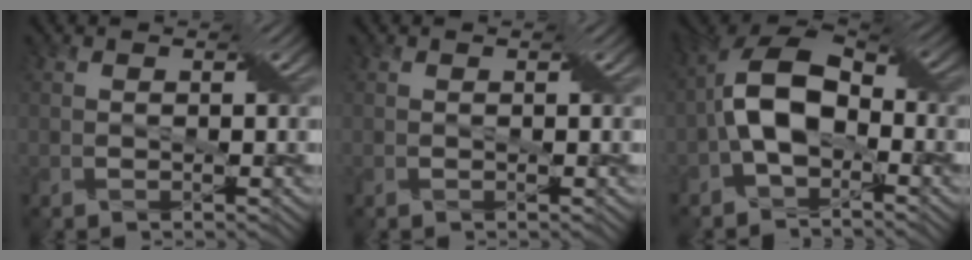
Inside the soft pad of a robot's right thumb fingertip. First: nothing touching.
{"total": 0.0}
{"total": 9.7, "force": [-1.9, 5.8, 7.4], "torque": [-0.156, 0.013, -0.052]}